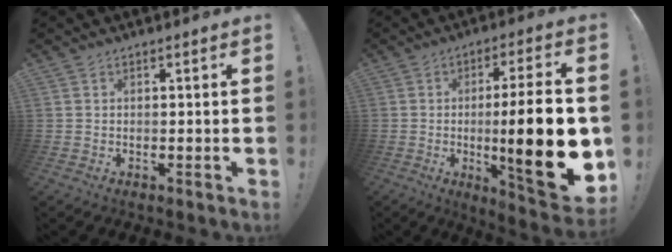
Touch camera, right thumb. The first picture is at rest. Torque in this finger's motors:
{"motor_torque": [0.51, 0.84, 0.78, 0.36, 0.16]}